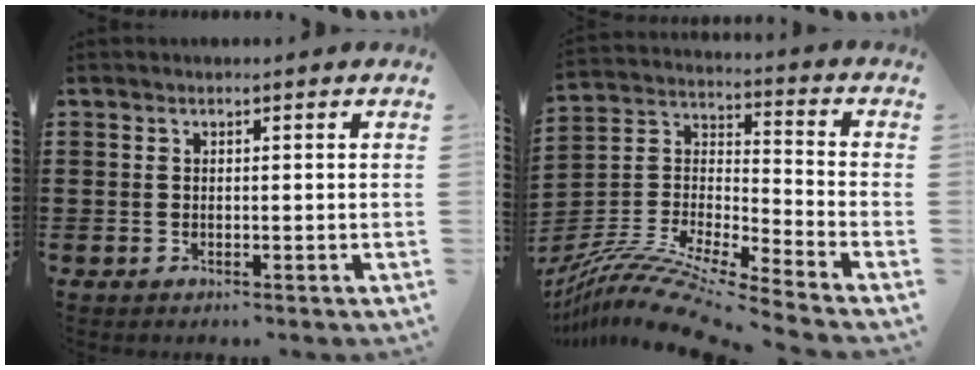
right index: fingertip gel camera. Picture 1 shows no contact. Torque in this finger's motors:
{"motor_torque": [-1.05, 1.09, 0.21, 0.06]}